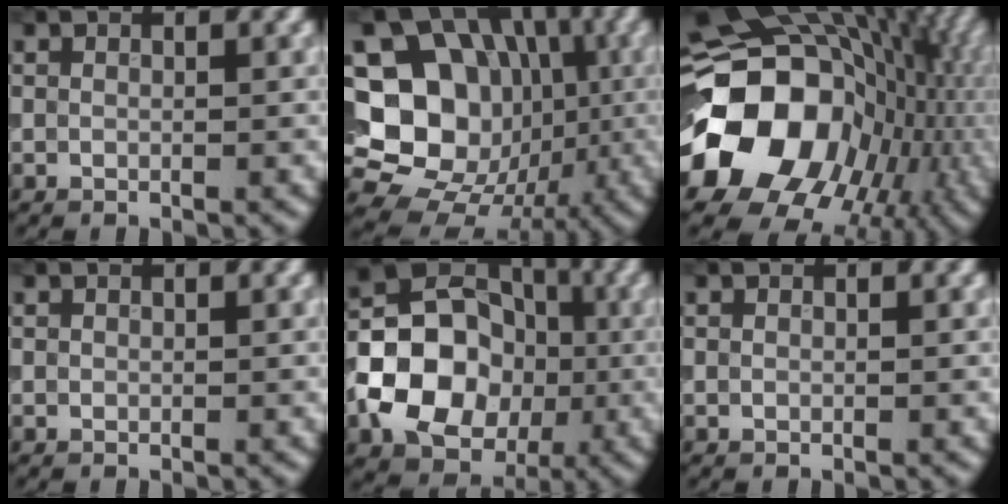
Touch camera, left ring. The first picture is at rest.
{"total": 18.5, "force": [0.3, 16.3, 8.7], "torque": [-0.153, 0.025, -0.018]}
{"total": 21.6, "force": [-2.6, 17.7, 12.1], "torque": [-0.225, -0.035, -0.047]}
{"total": 0.0}
{"total": 11.9, "force": [-2.3, 9.4, 6.9], "torque": [-0.104, -0.010, -0.061]}
{"total": 0.0}